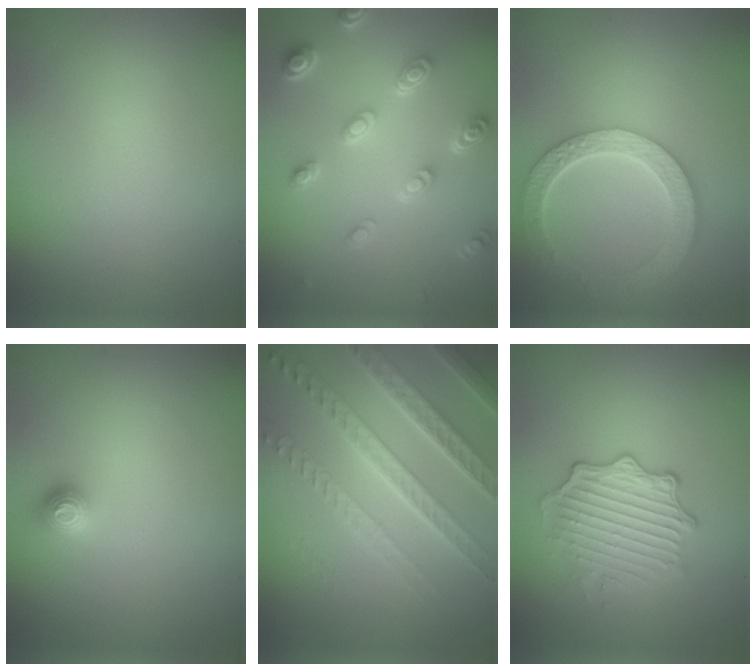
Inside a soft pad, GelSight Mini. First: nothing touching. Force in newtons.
{"total": 4.6, "press": 3.4, "slide": 3.0}
{"total": 5.8, "press": 4.5, "slide": 3.7}
{"total": 1.2, "press": 1.1, "slide": 0.2}
{"total": 7.9, "press": 5.4, "slide": 5.8}
{"total": 4.5, "press": 3.2, "slide": 3.2}